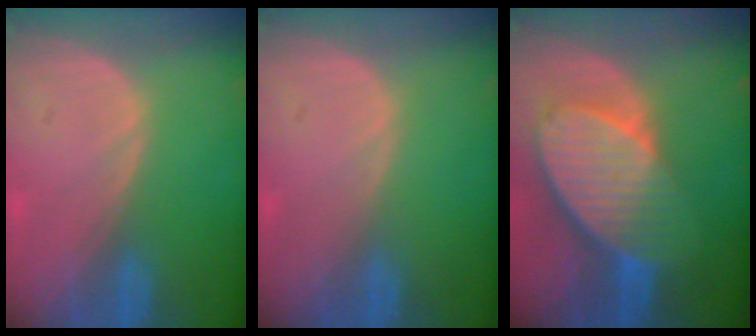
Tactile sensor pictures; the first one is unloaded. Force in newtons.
{"total": 0.0}
{"total": 10.3, "press": 9.0, "slide": 5.0}